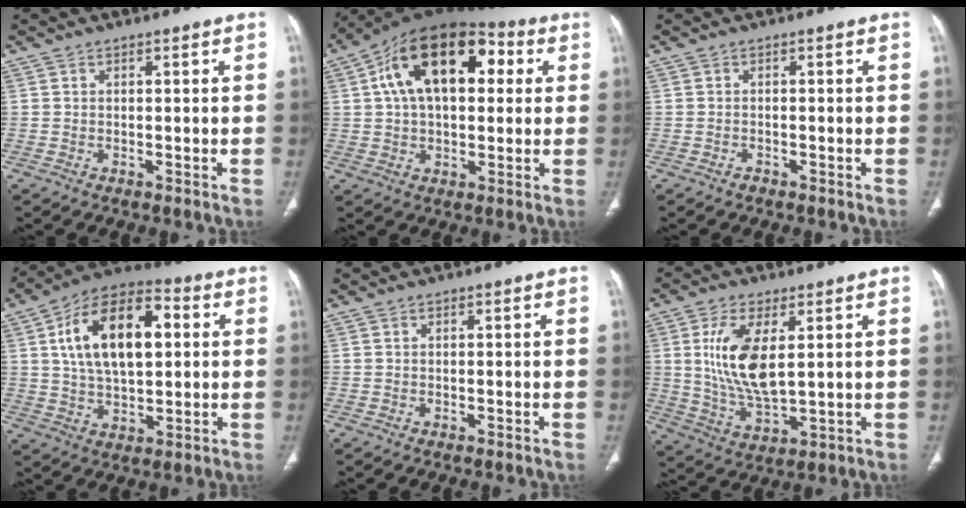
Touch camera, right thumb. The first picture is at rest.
{"total": 19.7, "force": [5.0, 11.5, 15.2], "torque": [-0.226, 0.029, 0.068]}
{"total": 1.0, "force": [-0.8, 0.5, 0.3], "torque": [-0.007, 0.003, -0.013]}
{"total": 18.2, "force": [3.8, 9.7, 14.9], "torque": [-0.237, 0.016, 0.057]}
{"total": 0.0}
{"total": 12.2, "force": [2.6, 5.3, 10.7], "torque": [-0.213, -0.023, 0.057]}